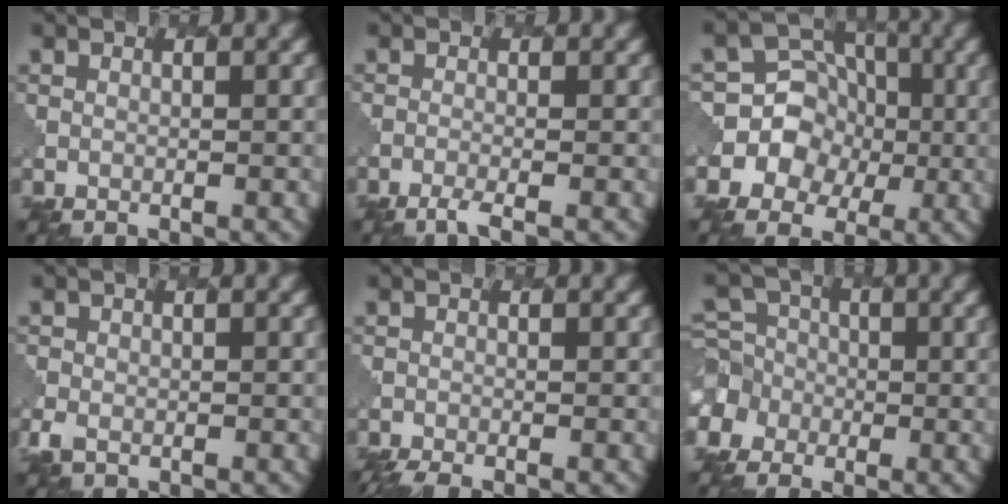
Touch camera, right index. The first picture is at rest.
{"total": 1.8, "force": [-1.2, 0.3, 1.3], "torque": [-0.020, -0.005, -0.034]}
{"total": 7.5, "force": [-0.8, 7.1, 2.4], "torque": [-0.027, 0.031, -0.043]}
{"total": 1.7, "force": [-0.7, 1.3, 0.9], "torque": [-0.022, -0.007, -0.015]}
{"total": 2.5, "force": [-2.1, 0.4, 1.4], "torque": [-0.024, -0.005, -0.039]}
{"total": 7.7, "force": [-1.8, 7.2, 2.1], "torque": [-0.051, 0.007, -0.063]}